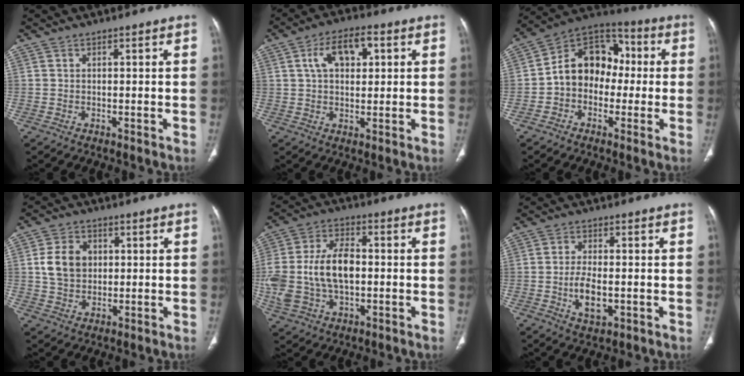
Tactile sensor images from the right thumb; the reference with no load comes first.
{"total": 8.5, "force": [2.6, 4.6, 6.7], "torque": [-0.102, 0.011, 0.039]}
{"total": 13.4, "force": [-0.7, 10.5, 8.4], "torque": [-0.095, 0.045, -0.030]}
{"total": 7.8, "force": [1.3, 6.2, 4.6], "torque": [-0.063, -0.002, 0.024]}
{"total": 15.8, "force": [-0.7, 9.8, 12.3], "torque": [-0.256, 0.020, -0.007]}
{"total": 6.2, "force": [-1.3, 3.0, 5.3], "torque": [-0.098, -0.002, -0.019]}